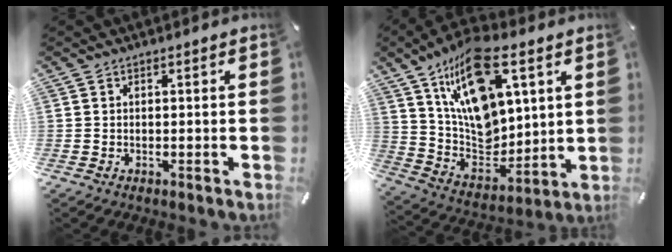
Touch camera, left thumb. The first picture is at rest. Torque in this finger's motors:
{"motor_torque": [2.52, 2.49, 1.31, 0.18, 0.32]}